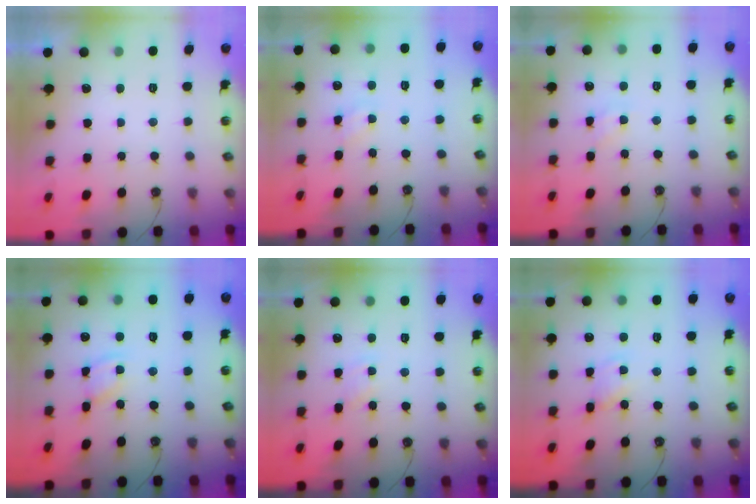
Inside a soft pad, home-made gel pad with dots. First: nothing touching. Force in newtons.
{"total": 2.4, "press": 2.4, "slide": 0.4}
{"total": 3.0, "press": 3.0, "slide": 0.2}
{"total": 2.6, "press": 2.6, "slide": 0.1}
{"total": 1.9, "press": 1.9, "slide": 0.4}
{"total": 1.2, "press": 1.1, "slide": 0.2}